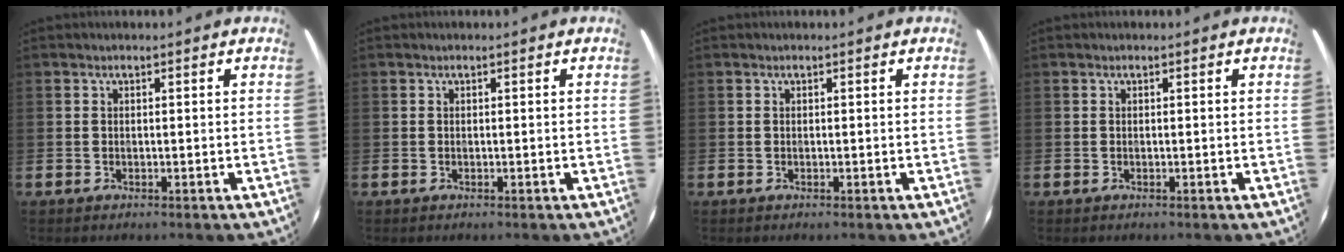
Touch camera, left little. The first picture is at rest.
{"total": 0.0}
{"total": 0.0}
{"total": 0.0}